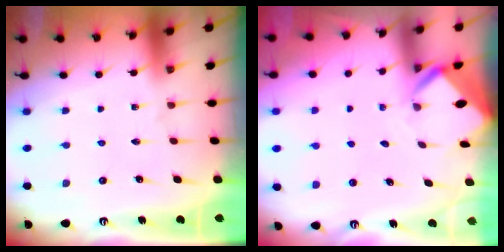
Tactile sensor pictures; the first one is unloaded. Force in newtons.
{"total": 3.2, "press": 3.2, "slide": 0.2}